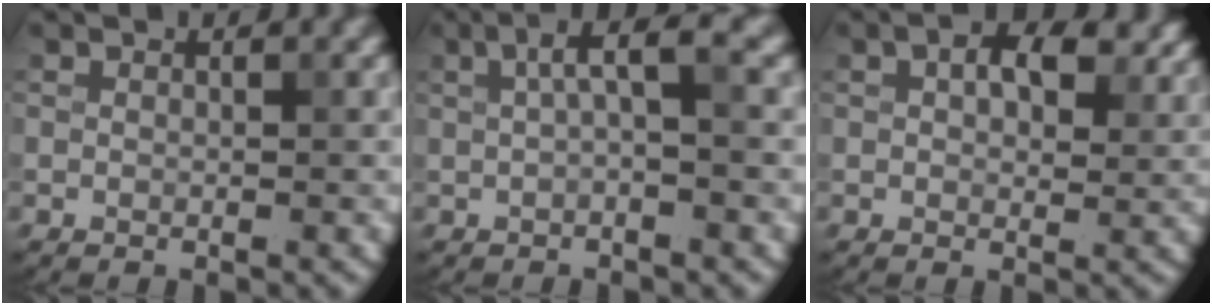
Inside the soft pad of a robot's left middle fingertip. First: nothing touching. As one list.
[{"total": 3.0, "force": [0.7, 0.5, 2.9], "torque": [-0.050, 0.013, 0.007]}, {"total": 5.5, "force": [2.0, 3.1, 4.0], "torque": [-0.057, 0.003, 0.028]}]